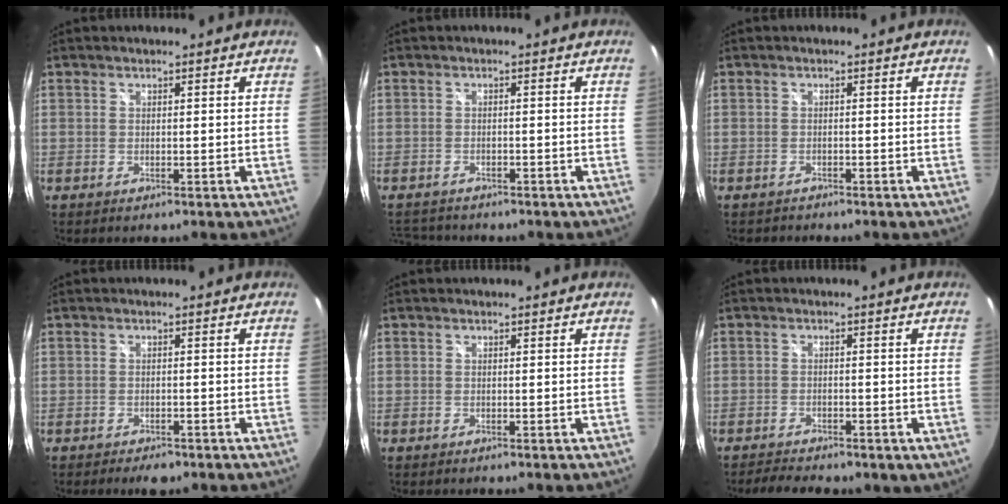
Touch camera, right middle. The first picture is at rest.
{"total": 5.7, "force": [-5.0, 2.2, 1.5], "torque": [-0.042, -0.004, -0.080]}
{"total": 1.2, "force": [-1.1, 0.4, 0.0], "torque": [-0.005, -0.002, -0.019]}
{"total": 3.4, "force": [-2.6, 1.4, 1.6], "torque": [-0.037, -0.009, -0.040]}
{"total": 0.0}
{"total": 5.7, "force": [-4.1, 2.4, 3.1], "torque": [-0.068, -0.005, -0.057]}